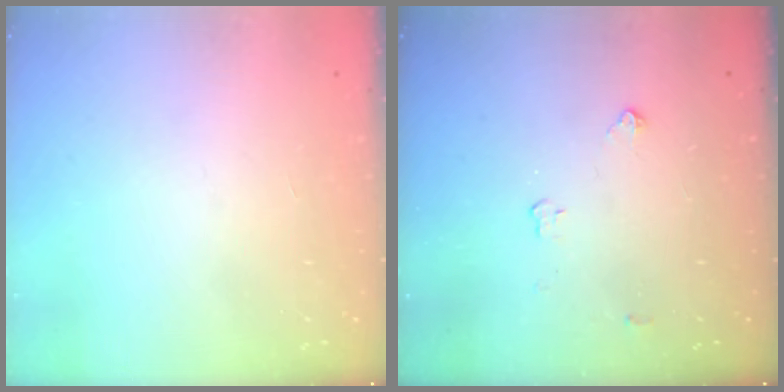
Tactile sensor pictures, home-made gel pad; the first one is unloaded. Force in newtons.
{"total": 2.8, "press": 2.8, "slide": 0.4}